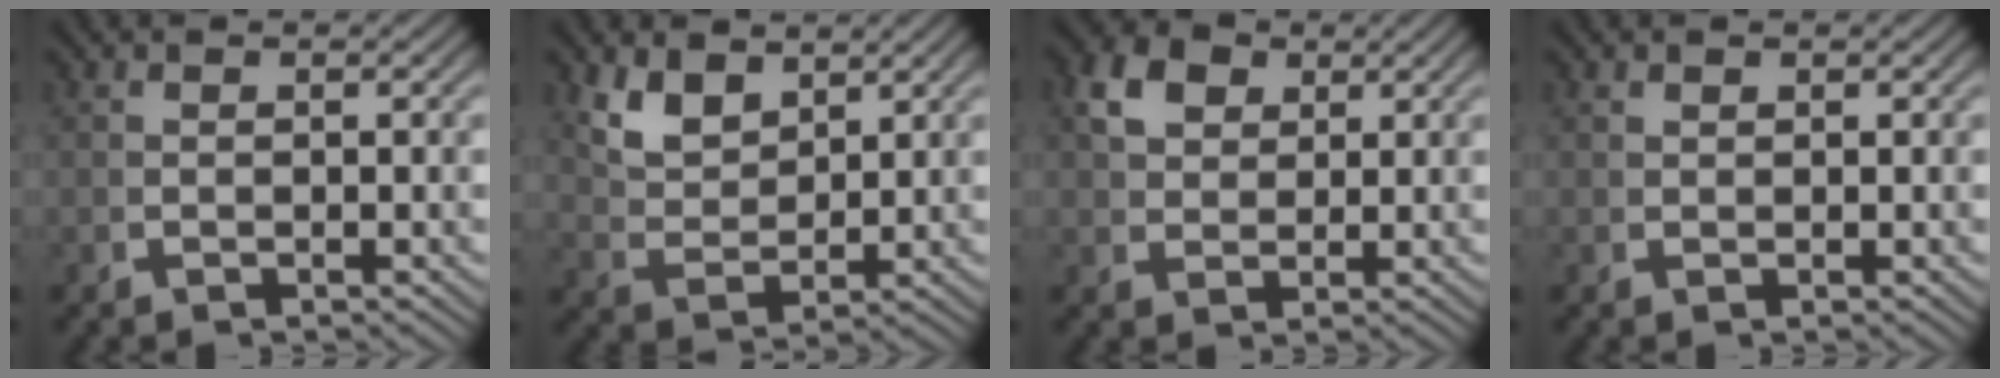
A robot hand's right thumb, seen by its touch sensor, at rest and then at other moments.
{"total": 4.5, "force": [2.7, 2.3, 2.8], "torque": [-0.064, -0.014, 0.066]}
{"total": 4.8, "force": [2.8, 3.0, 2.5], "torque": [-0.046, 0.000, 0.055]}
{"total": 0.8, "force": [0.7, -0.1, -0.1], "torque": [0.006, 0.002, 0.019]}